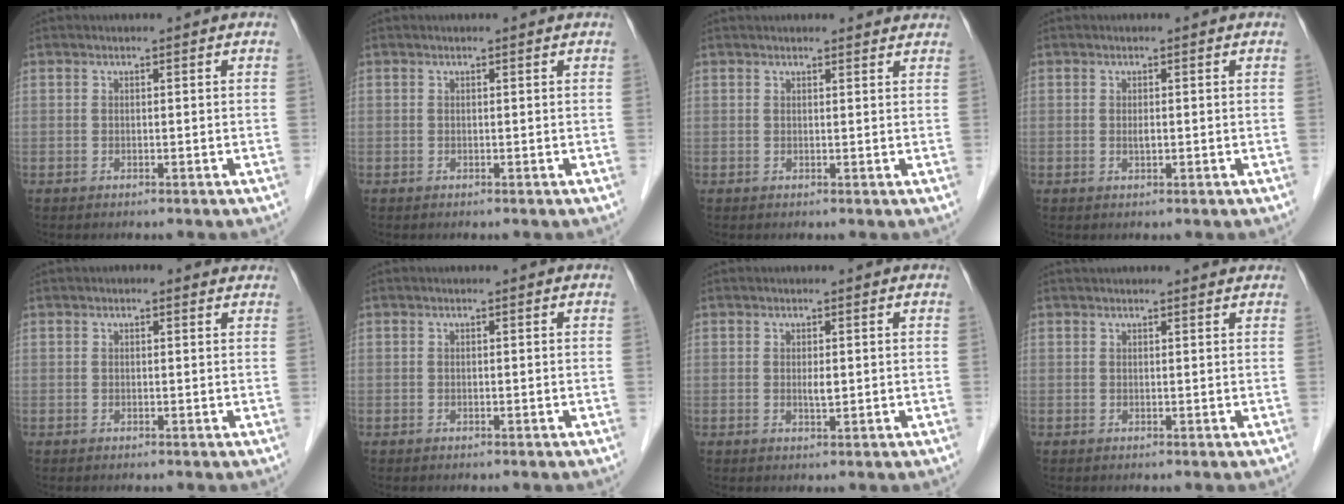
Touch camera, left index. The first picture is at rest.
{"total": 0.0}
{"total": 4.4, "force": [4.1, 1.3, 0.6], "torque": [0.002, 0.023, 0.040]}
{"total": 0.8, "force": [-0.1, 0.2, 0.8], "torque": [-0.014, -0.001, 0.000]}
{"total": 1.5, "force": [0.9, 1.1, 0.2], "torque": [0.001, 0.015, 0.007]}
{"total": 0.0}
{"total": 1.3, "force": [0.1, 0.4, 1.3], "torque": [-0.024, -0.001, 0.004]}
{"total": 4.9, "force": [4.7, 0.7, 1.2], "torque": [-0.012, 0.028, 0.048]}